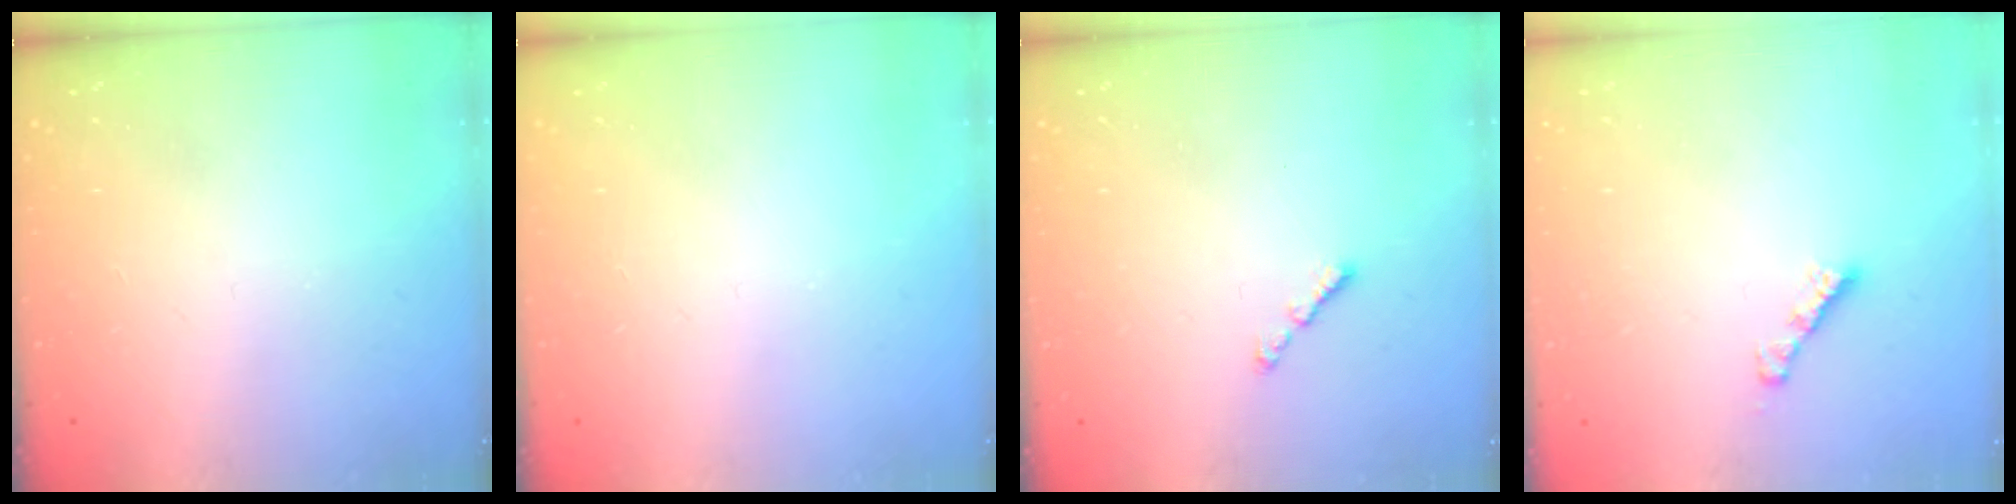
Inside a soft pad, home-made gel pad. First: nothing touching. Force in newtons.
{"total": 0.0}
{"total": 1.0, "press": 0.9, "slide": 0.5}
{"total": 2.7, "press": 2.7, "slide": 0.3}